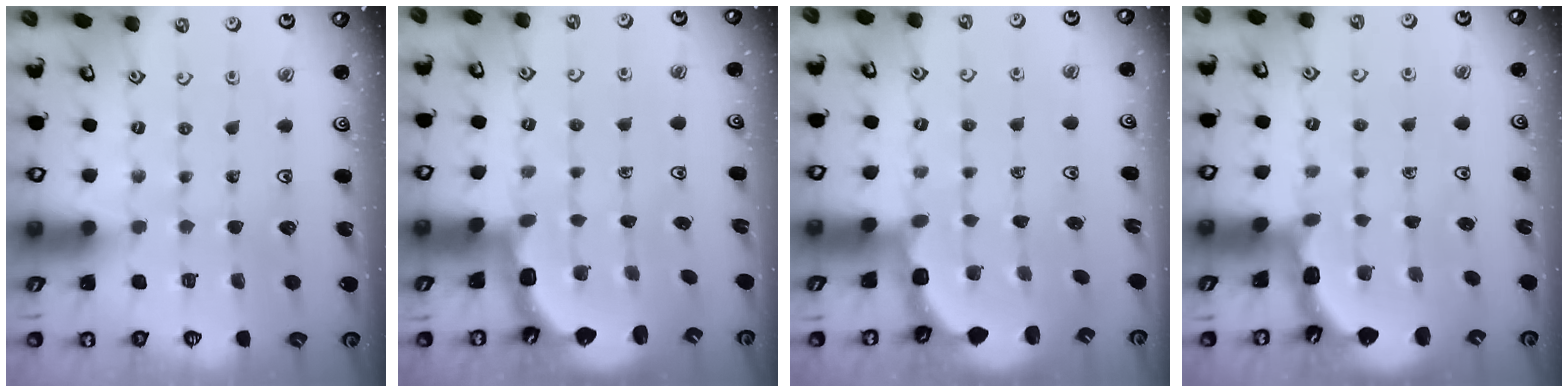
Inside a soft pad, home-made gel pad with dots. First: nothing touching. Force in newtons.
{"total": 2.5, "press": 2.1, "slide": 1.3}
{"total": 2.9, "press": 2.5, "slide": 1.4}
{"total": 2.0, "press": 2.0, "slide": 0.2}